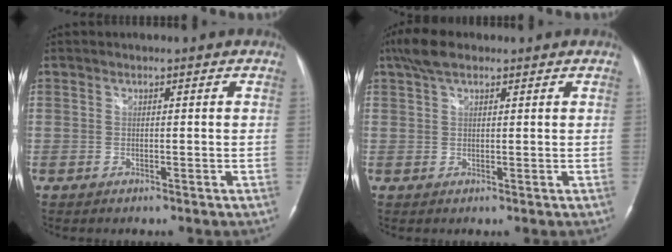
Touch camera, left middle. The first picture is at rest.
{"total": 4.4, "force": [3.1, 1.8, 2.7], "torque": [-0.063, 0.022, 0.061]}